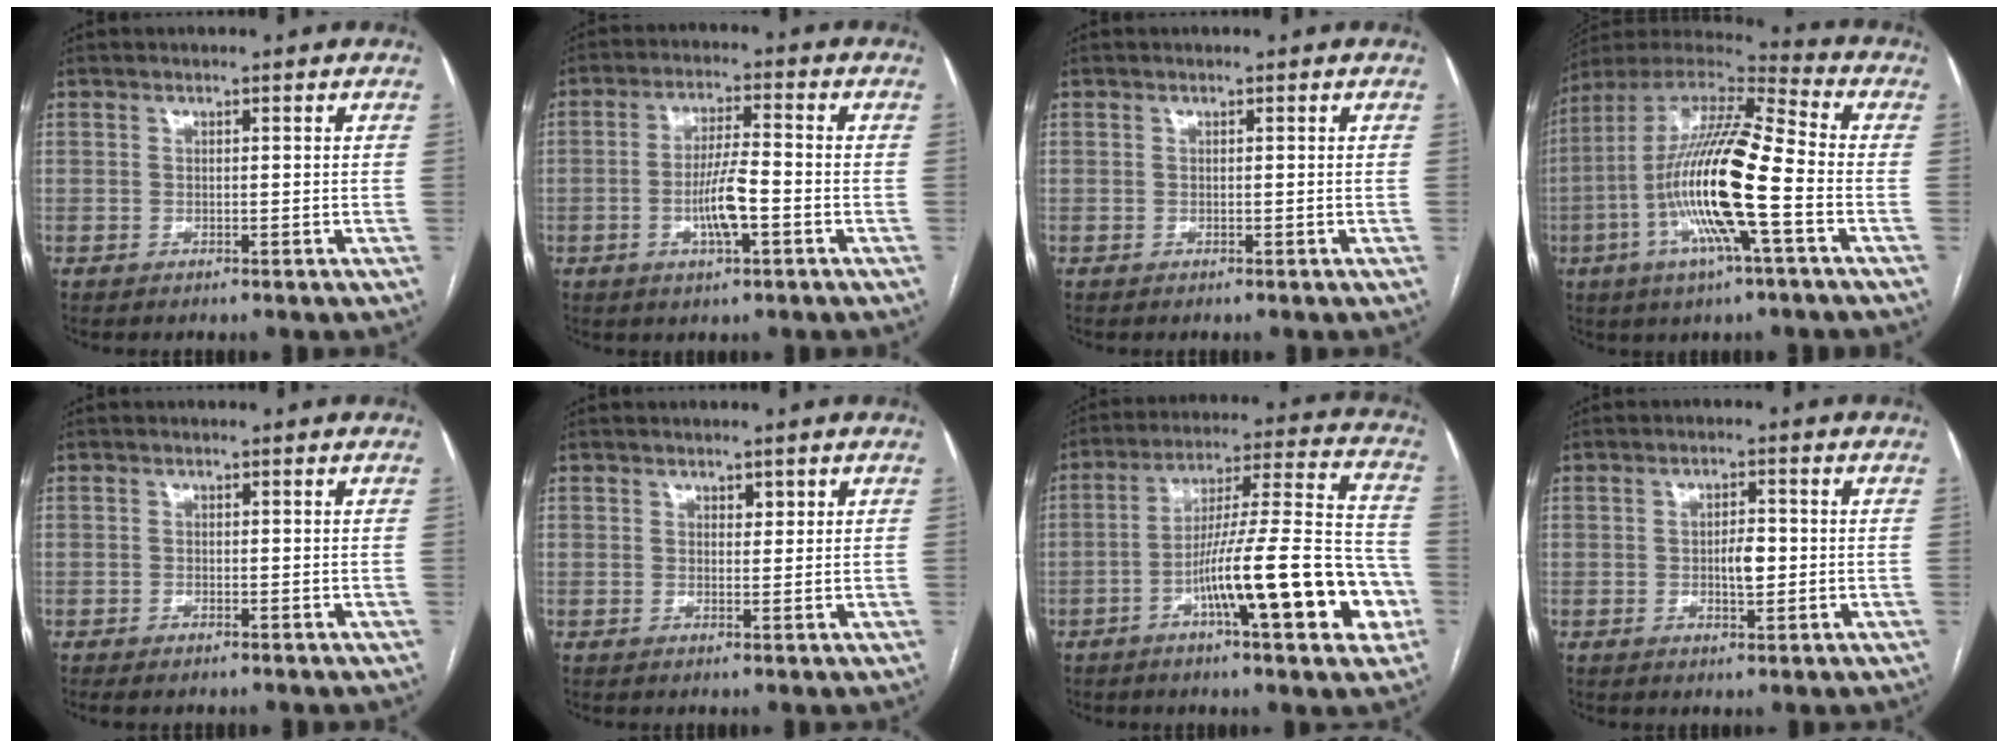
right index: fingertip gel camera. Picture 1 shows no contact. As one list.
[{"total": 6.9, "force": [-2.0, 1.2, 6.5], "torque": [-0.127, 0.003, -0.037]}, {"total": 0.0}, {"total": 19.3, "force": [-4.4, 1.9, 18.7], "torque": [-0.368, -0.005, -0.085]}, {"total": 1.0, "force": [-0.7, 0.4, 0.6], "torque": [-0.012, 0.000, -0.005]}, {"total": 1.3, "force": [0.8, 0.8, 0.7], "torque": [-0.007, 0.000, 0.010]}, {"total": 19.5, "force": [-7.0, 2.6, 18.1], "torque": [-0.249, 0.022, -0.101]}, {"total": 3.6, "force": [-0.3, 1.3, 3.3], "torque": [-0.053, 0.002, -0.003]}]